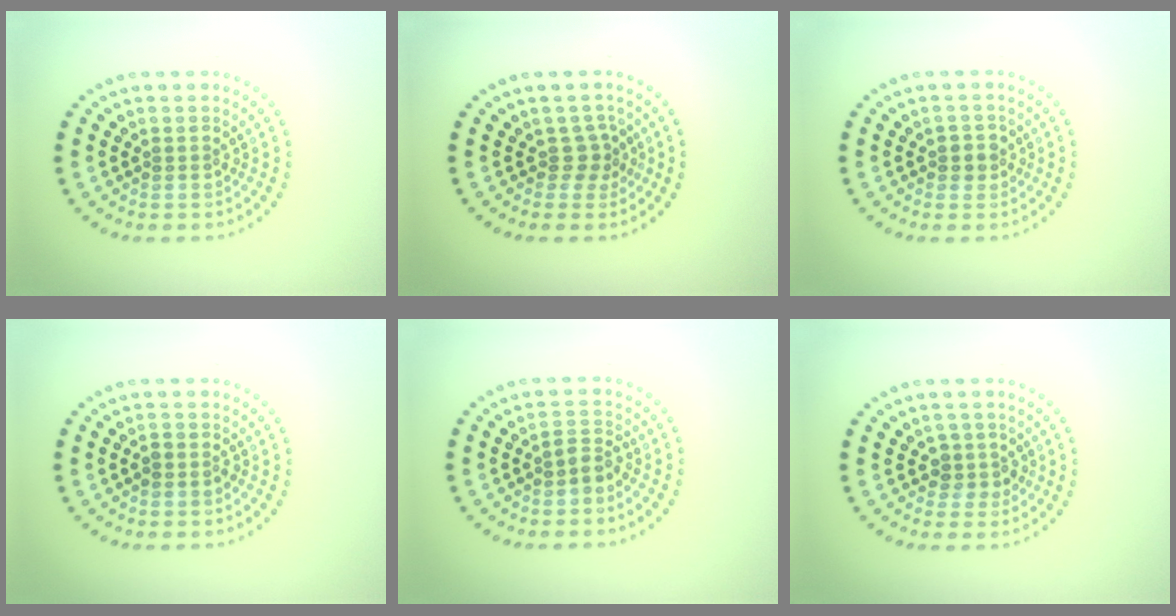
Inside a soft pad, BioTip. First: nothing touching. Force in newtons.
{"total": 1.8, "press": 1.2, "slide": 1.4}
{"total": 1.5, "press": 1.4, "slide": 0.6}
{"total": 0.9, "press": 0.8, "slide": 0.4}
{"total": 1.6, "press": 1.3, "slide": 0.9}
{"total": 1.8, "press": 1.4, "slide": 1.0}